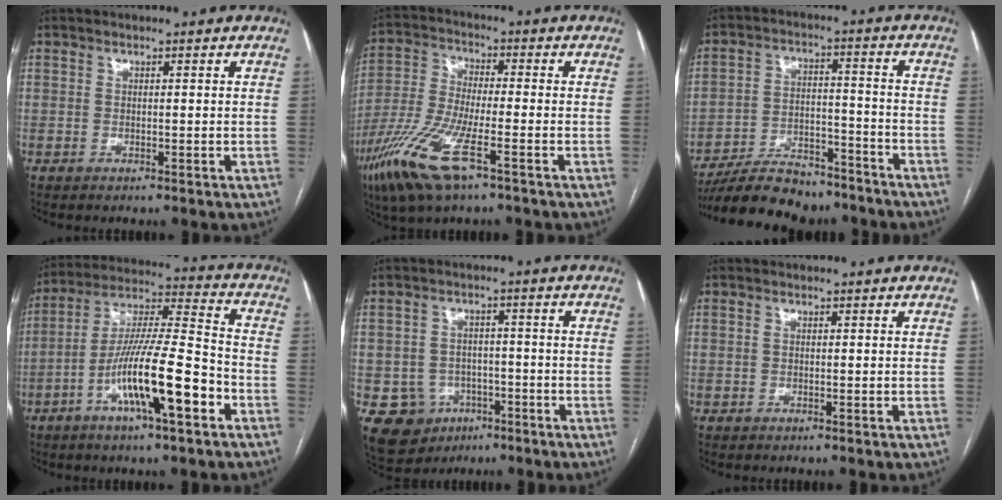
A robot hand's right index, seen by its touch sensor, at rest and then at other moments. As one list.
[{"total": 12.6, "force": [-6.8, 2.5, 10.4], "torque": [-0.224, -0.024, -0.126]}, {"total": 14.9, "force": [-13.2, 4.4, 5.4], "torque": [-0.088, 0.013, -0.208]}, {"total": 15.8, "force": [-6.5, 1.5, 14.3], "torque": [-0.261, -0.002, -0.114]}, {"total": 8.7, "force": [-3.7, 7.6, 2.1], "torque": [-0.046, 0.013, -0.041]}, {"total": 0.0}]